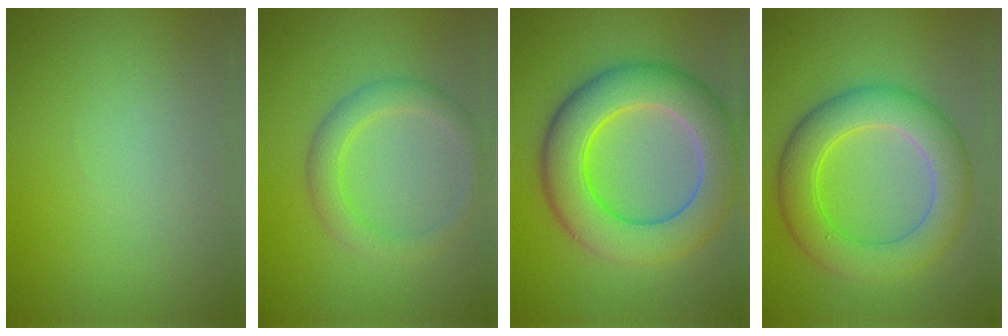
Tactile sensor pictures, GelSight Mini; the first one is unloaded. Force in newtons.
{"total": 3.1, "press": 3.1, "slide": 0.1}
{"total": 9.8, "press": 9.7, "slide": 0.4}
{"total": 7.1, "press": 7.1, "slide": 0.2}